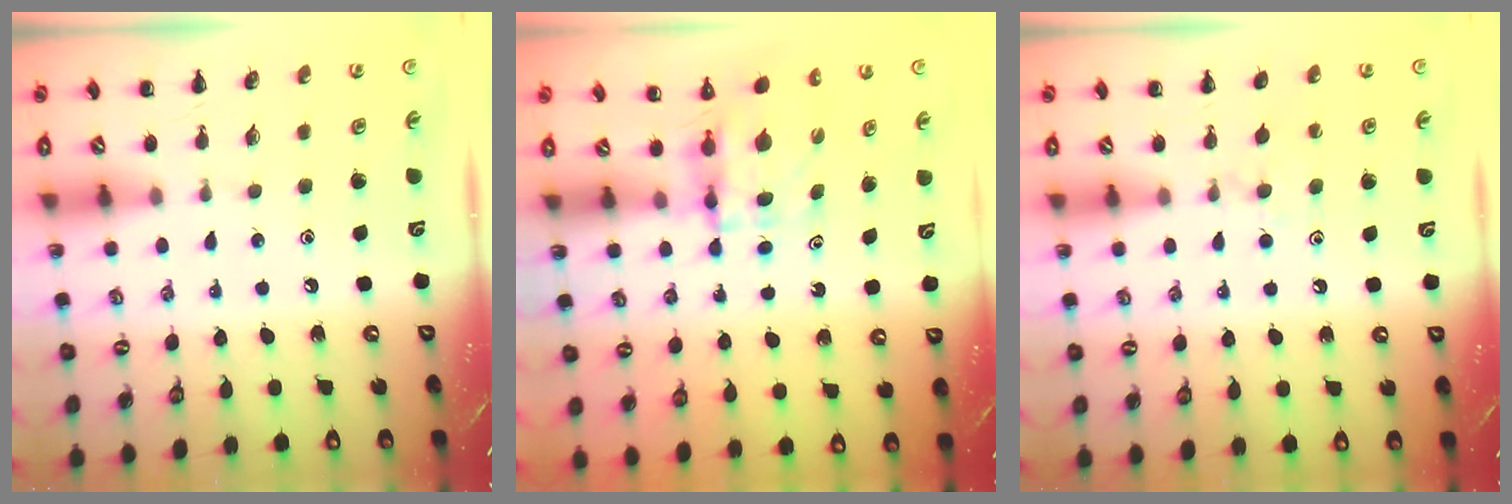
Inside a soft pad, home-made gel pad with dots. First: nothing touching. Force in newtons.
{"total": 3.9, "press": 3.9, "slide": 0.3}
{"total": 4.8, "press": 4.5, "slide": 1.7}